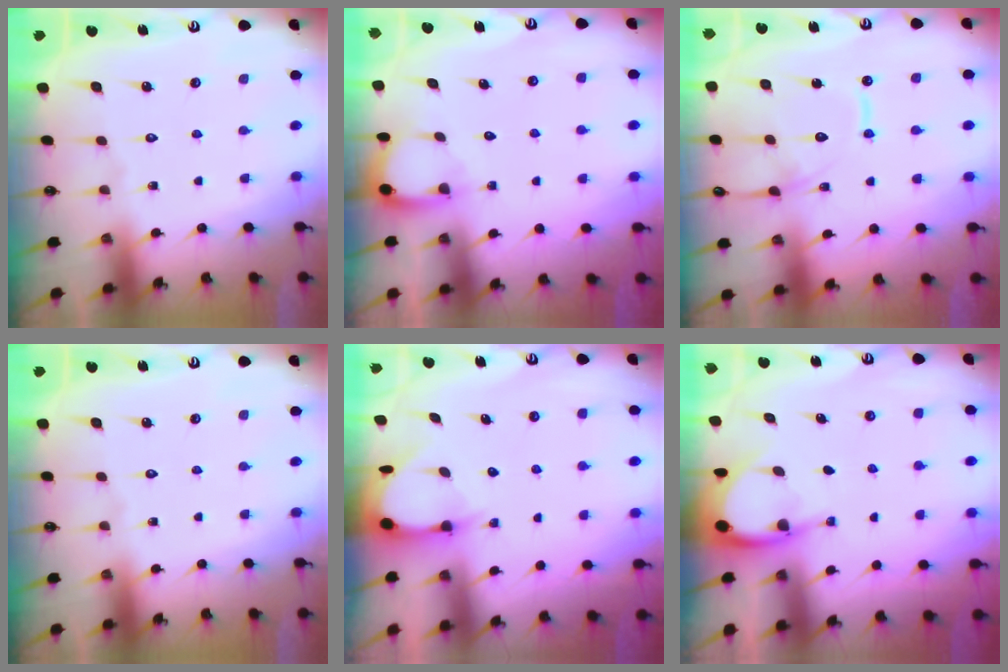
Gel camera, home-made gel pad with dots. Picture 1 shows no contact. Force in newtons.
{"total": 3.6, "press": 3.6, "slide": 0.3}
{"total": 13.2, "press": 13.2, "slide": 1.2}
{"total": 0.0}
{"total": 3.5, "press": 3.5, "slide": 0.4}
{"total": 4.0, "press": 4.0, "slide": 0.2}